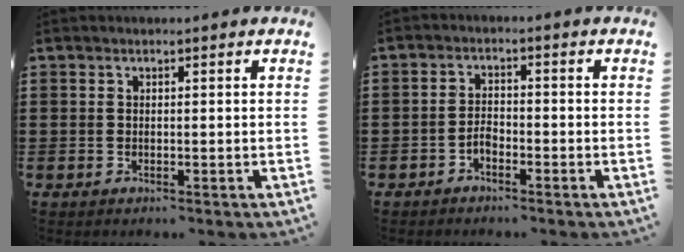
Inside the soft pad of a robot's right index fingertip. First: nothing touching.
{"total": 2.1, "force": [-1.6, 1.1, 0.9], "torque": [-0.023, 0.004, -0.033]}